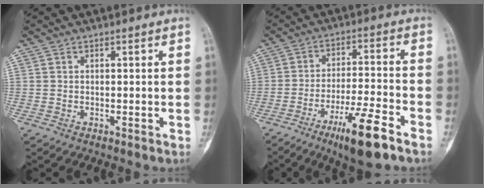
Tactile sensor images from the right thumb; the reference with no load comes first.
{"total": 12.2, "force": [-7.3, 1.6, 9.7], "torque": [-0.176, 0.028, -0.122]}